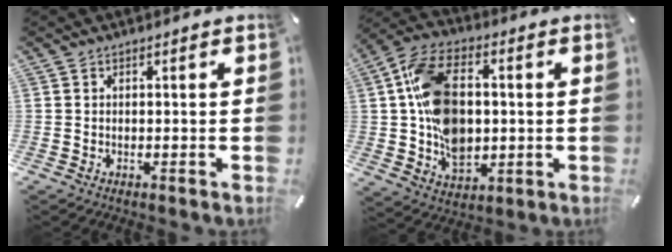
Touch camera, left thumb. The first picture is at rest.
{"total": 17.1, "force": [0.8, 12.1, 12.0], "torque": [-0.233, 0.013, 0.019]}